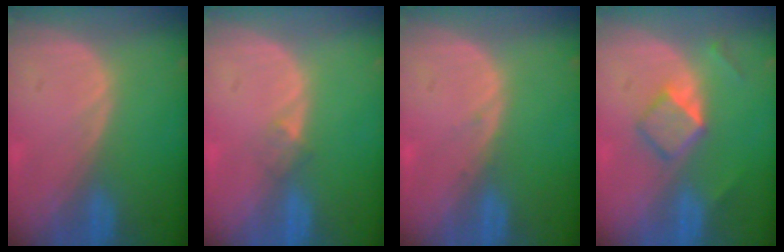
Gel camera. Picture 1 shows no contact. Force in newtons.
{"total": 1.5, "press": 1.2, "slide": 1.0}
{"total": 0.6, "press": 0.3, "slide": 0.5}
{"total": 5.1, "press": 4.5, "slide": 2.3}